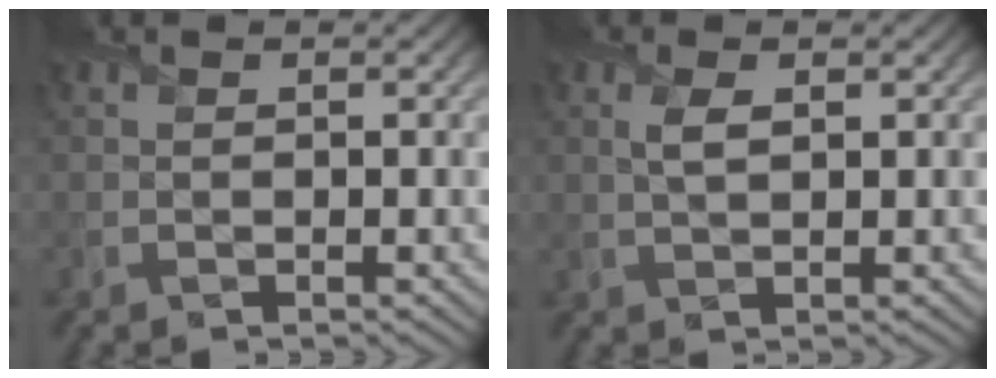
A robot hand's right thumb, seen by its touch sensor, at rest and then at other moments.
{"total": 2.1, "force": [0.7, 0.8, 1.8], "torque": [-0.042, 0.000, 0.016]}